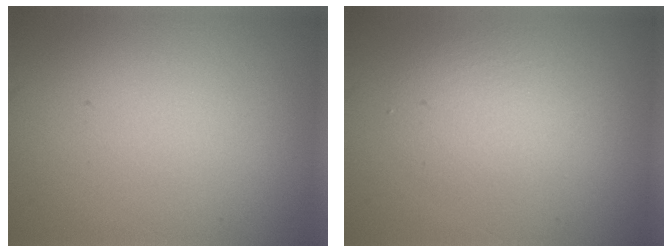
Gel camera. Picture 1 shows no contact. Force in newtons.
{"total": 2.7, "press": 2.7, "slide": 0.1}